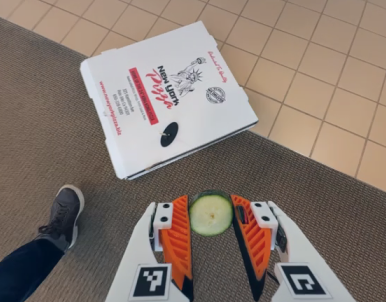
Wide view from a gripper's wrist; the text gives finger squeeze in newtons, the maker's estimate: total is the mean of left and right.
{"total": 8.0, "left": 8.2, "right": 7.8}